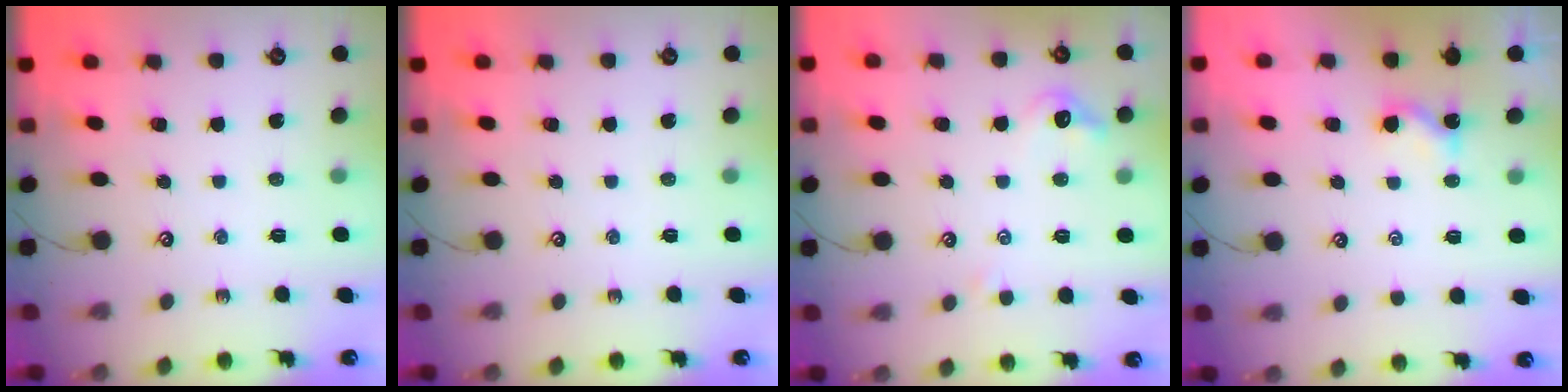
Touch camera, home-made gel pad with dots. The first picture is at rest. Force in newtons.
{"total": 0.0}
{"total": 0.8, "press": 0.2, "slide": 0.7}
{"total": 1.6, "press": 1.5, "slide": 0.3}